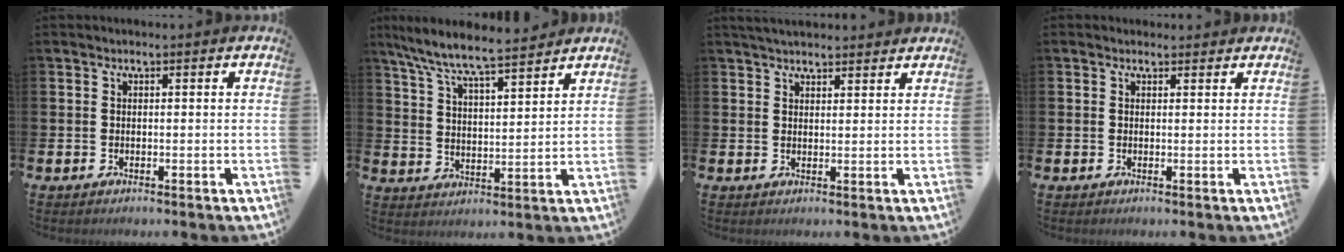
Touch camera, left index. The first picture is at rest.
{"total": 8.0, "force": [7.4, 0.6, 2.8], "torque": [-0.088, -0.041, 0.132]}
{"total": 3.3, "force": [3.2, 0.6, 0.6], "torque": [-0.018, -0.008, 0.059]}
{"total": 0.8, "force": [0.7, 0.4, 0.1], "torque": [0.005, 0.003, 0.010]}